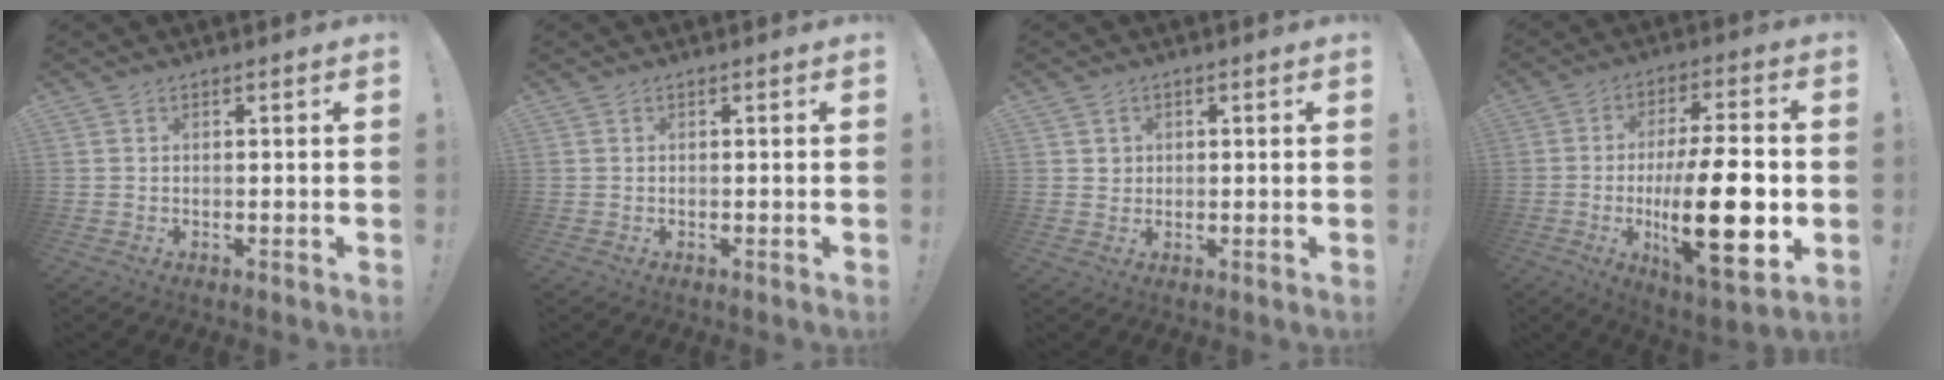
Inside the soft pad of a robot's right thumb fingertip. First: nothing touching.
{"total": 0.0}
{"total": 2.2, "force": [0.8, 2.0, 0.3], "torque": [0.000, -0.004, 0.014]}
{"total": 22.7, "force": [-3.6, 6.8, 21.3], "torque": [-0.348, -0.008, -0.054]}